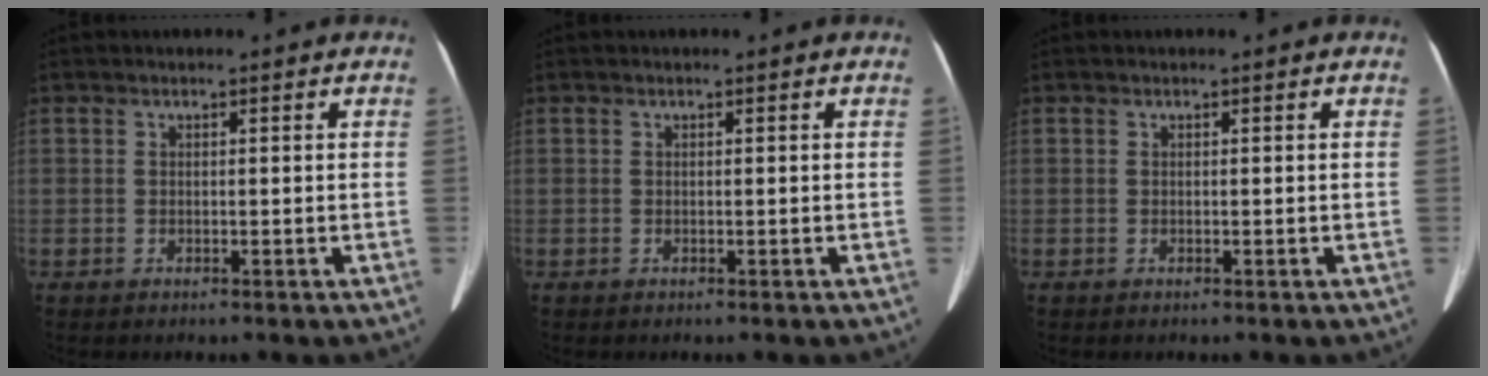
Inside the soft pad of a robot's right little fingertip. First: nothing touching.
{"total": 0.0}
{"total": 0.0}